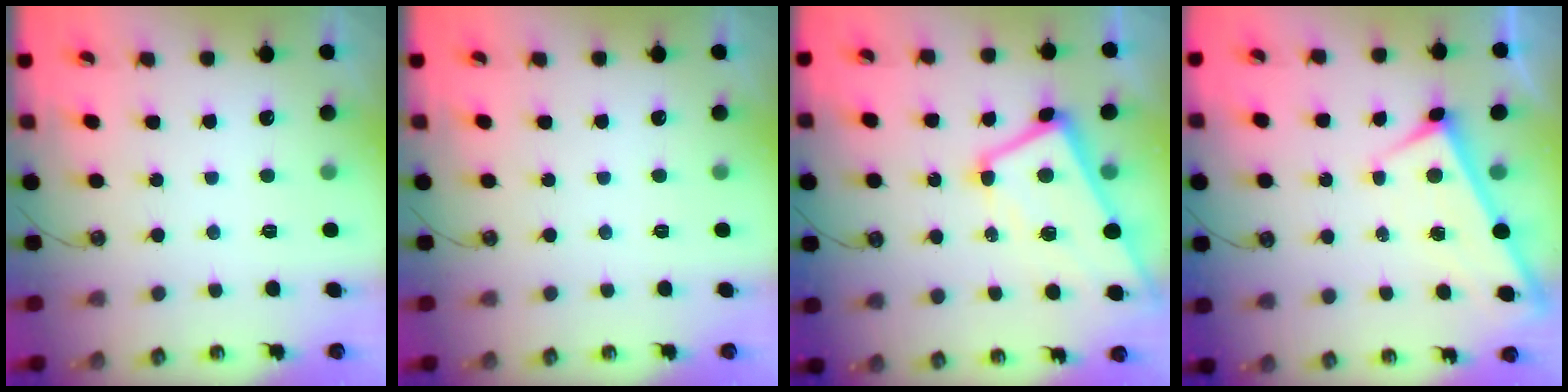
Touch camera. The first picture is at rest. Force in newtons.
{"total": 0.0}
{"total": 5.0, "press": 4.9, "slide": 1.1}
{"total": 1.7, "press": 1.7, "slide": 0.1}